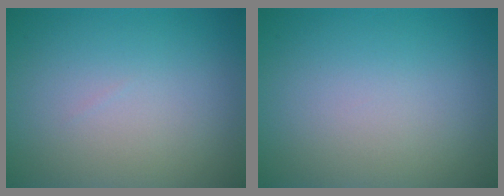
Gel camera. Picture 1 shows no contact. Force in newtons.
{"total": 0.0}